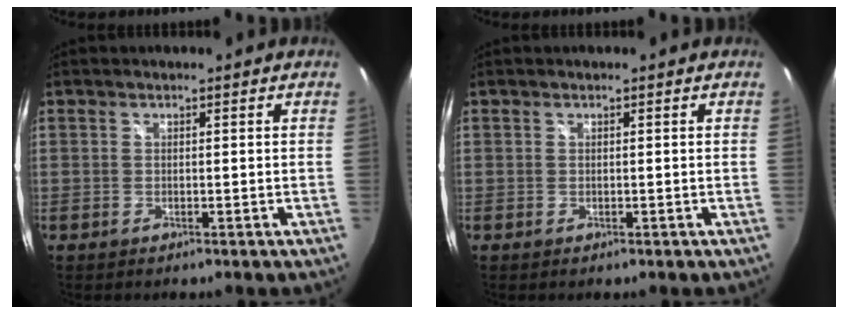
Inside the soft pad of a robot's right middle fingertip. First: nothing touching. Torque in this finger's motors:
{"motor_torque": [0.58, -1.56, 0.11, 0.00]}